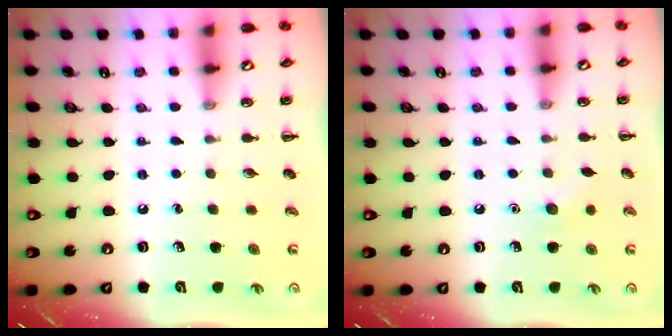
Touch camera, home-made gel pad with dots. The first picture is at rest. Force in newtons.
{"total": 5.2, "press": 5.0, "slide": 1.3}